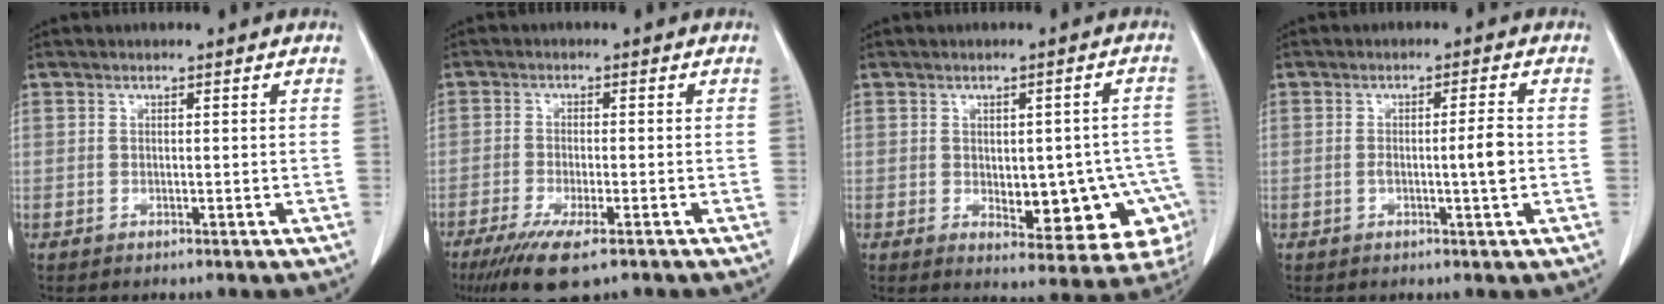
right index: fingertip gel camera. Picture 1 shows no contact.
{"total": 8.4, "force": [-5.6, 1.4, 6.1], "torque": [-0.105, -0.022, -0.089]}
{"total": 13.7, "force": [-3.6, 6.6, 11.5], "torque": [-0.099, 0.020, -0.028]}
{"total": 3.5, "force": [-0.6, -0.1, 3.4], "torque": [-0.057, -0.001, -0.009]}